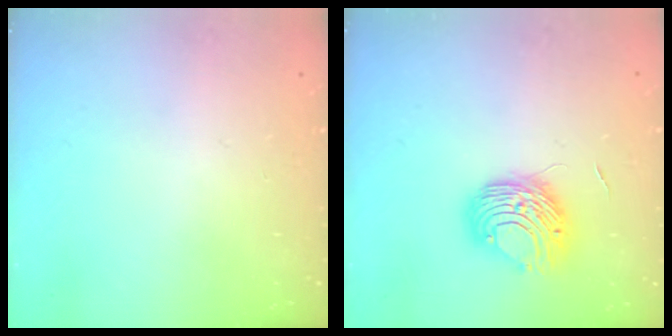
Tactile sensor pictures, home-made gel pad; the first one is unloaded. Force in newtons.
{"total": 8.8, "press": 8.8, "slide": 0.3}